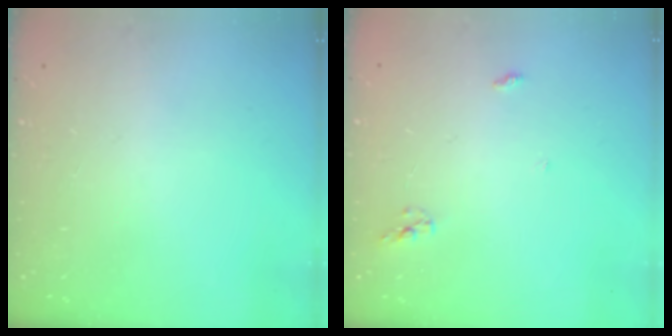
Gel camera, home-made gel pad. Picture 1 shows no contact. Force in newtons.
{"total": 3.7, "press": 3.7, "slide": 0.1}